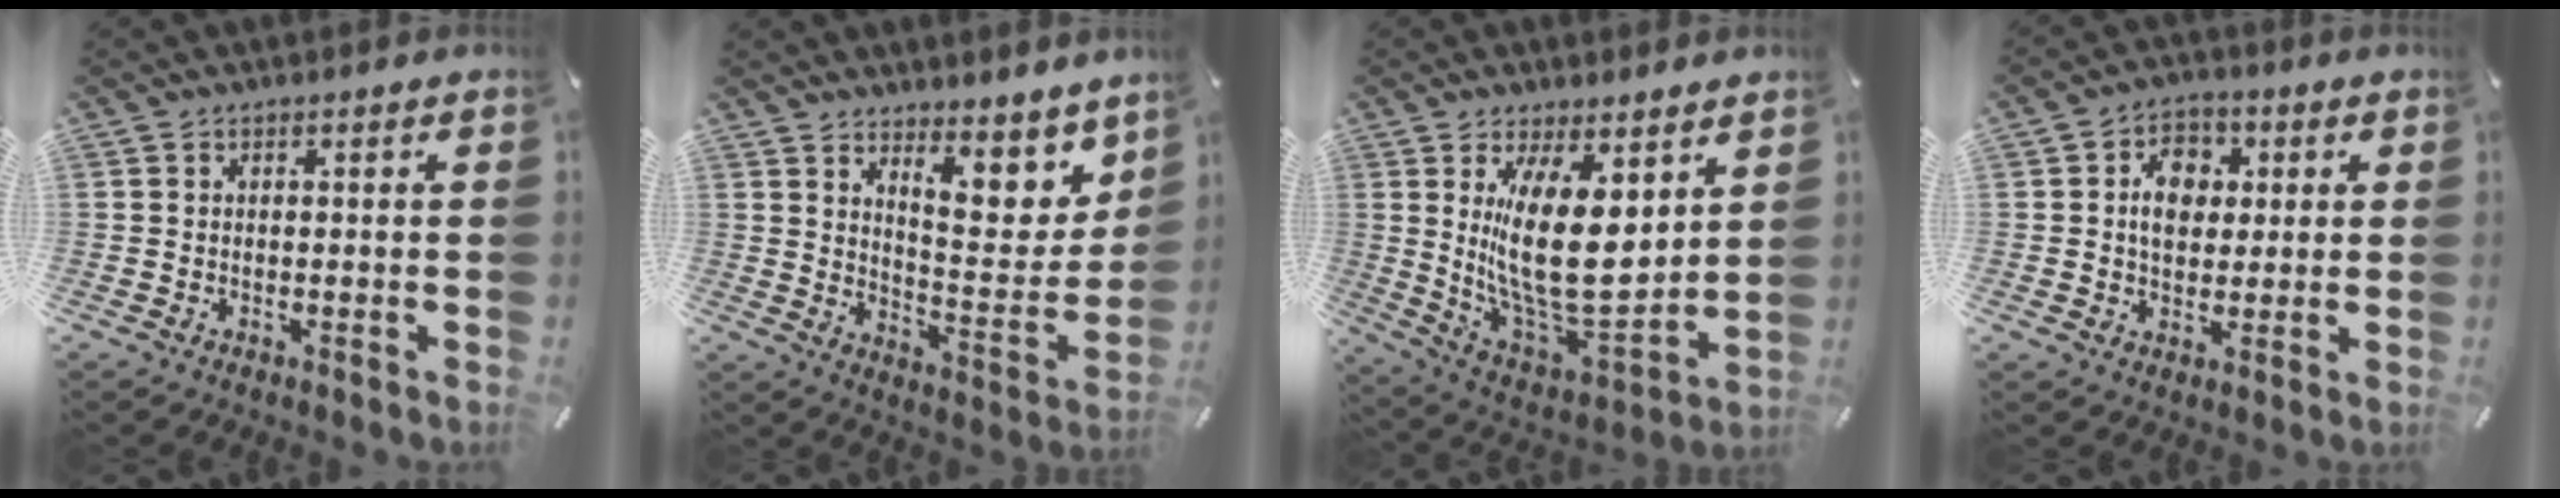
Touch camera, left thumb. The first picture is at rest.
{"total": 11.2, "force": [8.4, 4.9, 5.6], "torque": [-0.058, -0.079, 0.146]}
{"total": 20.3, "force": [5.6, 10.1, 16.8], "torque": [-0.326, -0.047, 0.102]}
{"total": 7.7, "force": [1.1, 6.1, 4.5], "torque": [-0.066, 0.005, 0.016]}